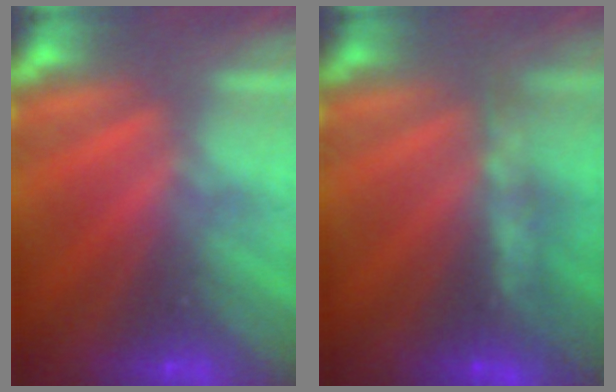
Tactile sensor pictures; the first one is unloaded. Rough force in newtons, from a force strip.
{"total": 9.0}